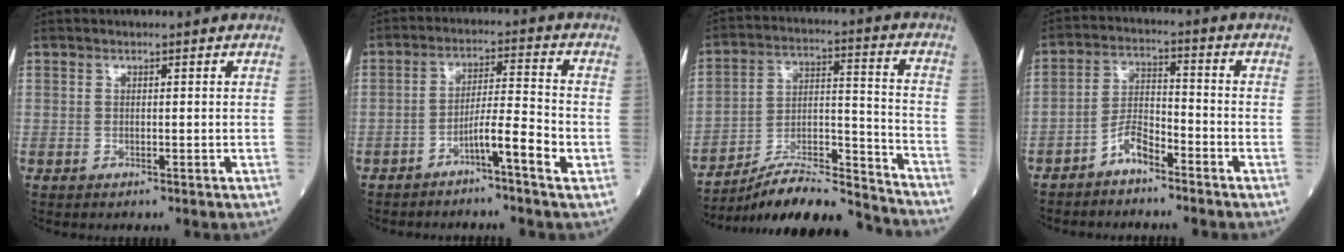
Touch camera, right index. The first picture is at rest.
{"total": 5.5, "force": [-3.1, -0.6, 4.5], "torque": [-0.069, 0.010, -0.056]}
{"total": 16.9, "force": [-16.2, 0.6, 4.8], "torque": [-0.088, 0.028, -0.268]}
{"total": 4.7, "force": [-3.6, 1.5, 2.6], "torque": [-0.054, 0.008, -0.069]}